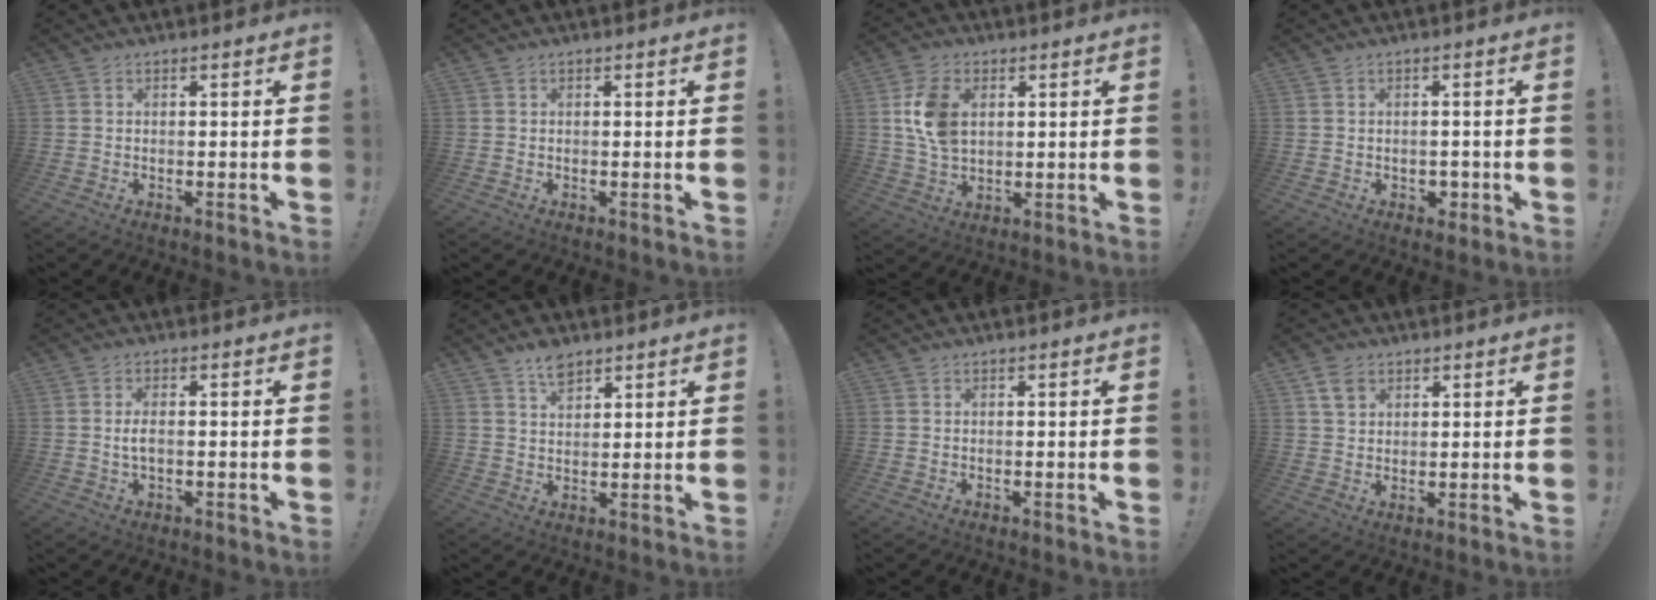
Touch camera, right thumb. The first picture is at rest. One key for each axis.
{"total": 0.0}
{"total": 11.2, "fx": 2.5, "fy": 7.7, "fz": 7.8, "tx": -0.136, "ty": 0.001, "tz": 0.047}
{"total": 2.8, "fx": -0.6, "fy": 2.4, "fz": 1.2, "tx": -0.009, "ty": 0.000, "tz": -0.010}
{"total": 3.1, "fx": -0.4, "fy": 1.3, "fz": 2.8, "tx": -0.056, "ty": 0.003, "tz": -0.010}
{"total": 5.6, "fx": 4.0, "fy": 2.8, "fz": 2.7, "tx": -0.048, "ty": -0.016, "tz": 0.074}
{"total": 0.0}
{"total": 5.3, "fx": 3.1, "fy": 3.6, "fz": 2.2, "tx": -0.028, "ty": -0.006, "tz": 0.058}